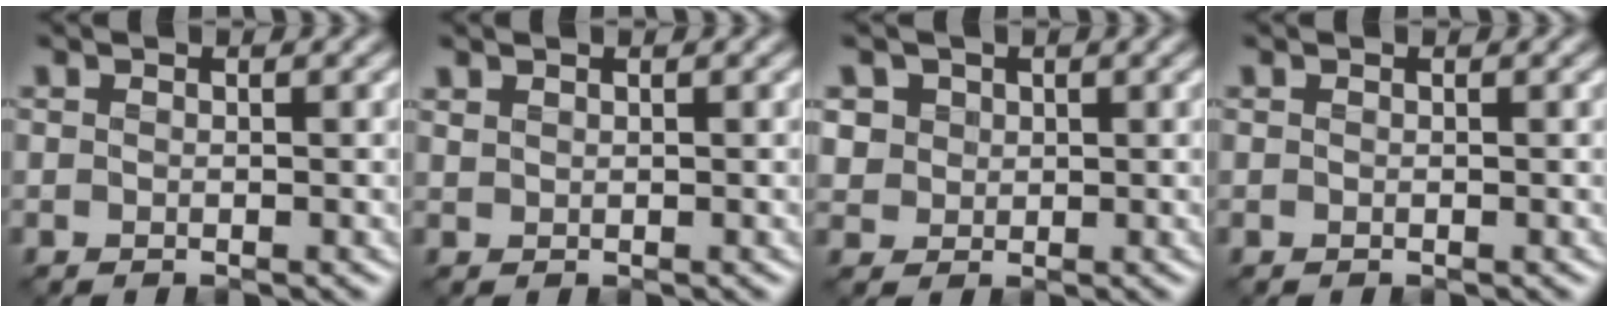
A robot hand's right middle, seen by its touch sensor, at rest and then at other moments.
{"total": 0.7, "force": [0.6, 0.2, 0.1], "torque": [-0.006, 0.000, 0.017]}
{"total": 2.9, "force": [1.3, 2.4, 0.9], "torque": [-0.034, 0.003, 0.036]}
{"total": 0.0}